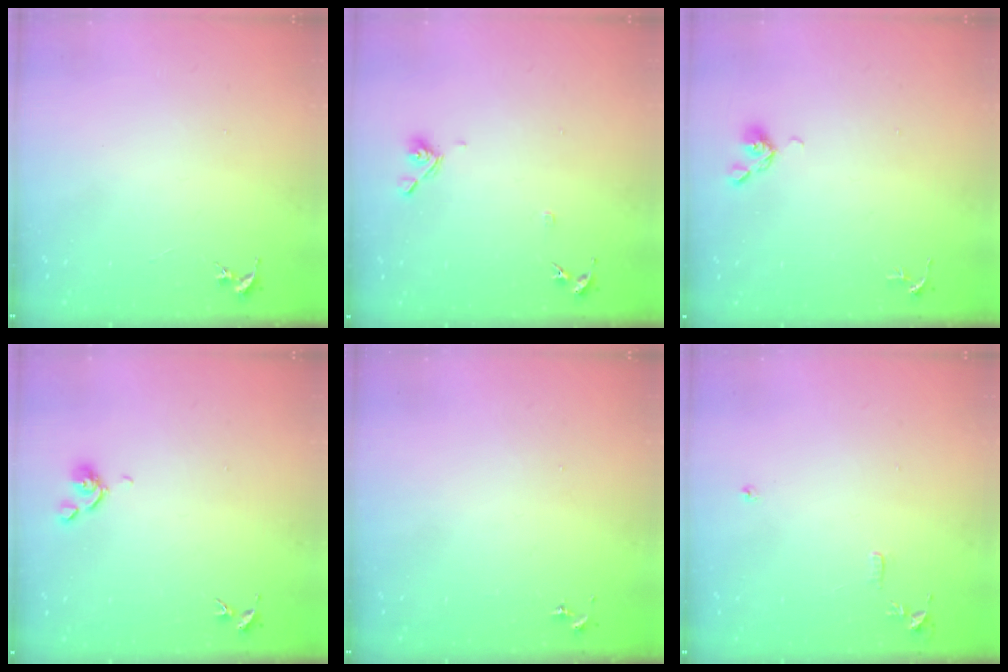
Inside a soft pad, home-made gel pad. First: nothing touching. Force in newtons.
{"total": 7.5, "press": 7.3, "slide": 1.6}
{"total": 5.2, "press": 5.1, "slide": 0.9}
{"total": 6.4, "press": 6.2, "slide": 1.3}
{"total": 0.0}
{"total": 7.8, "press": 7.8, "slide": 0.8}